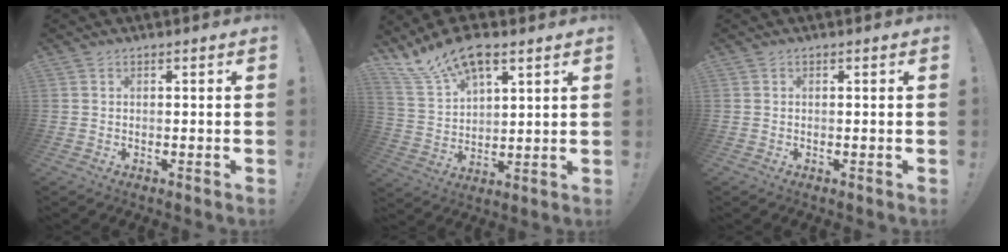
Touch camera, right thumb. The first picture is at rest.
{"total": 14.2, "force": [10.2, 6.1, 7.8], "torque": [-0.149, -0.058, 0.190]}
{"total": 0.0}